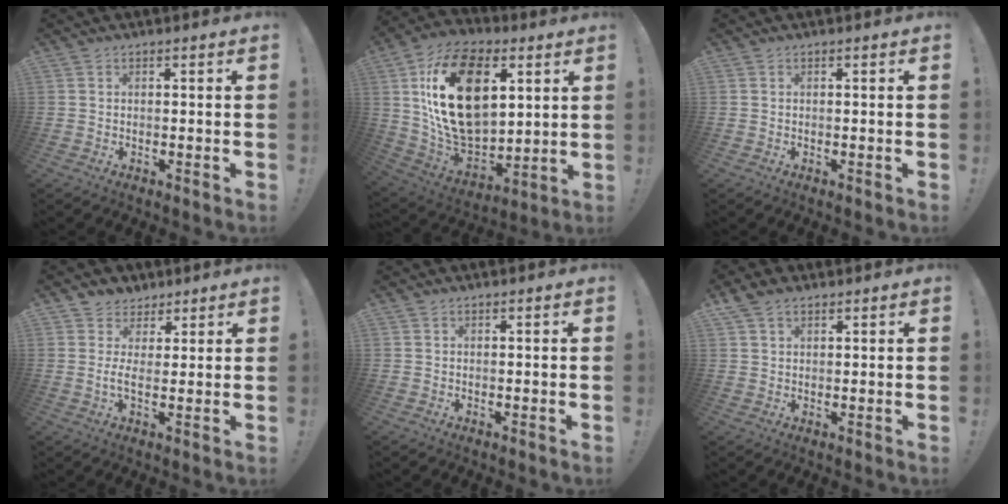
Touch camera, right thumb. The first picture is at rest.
{"total": 26.1, "force": [7.4, 16.7, 18.7], "torque": [-0.357, -0.031, 0.129]}
{"total": 0.0}
{"total": 4.5, "force": [2.0, 2.9, 2.8], "torque": [-0.052, -0.008, 0.038]}
{"total": 0.0}
{"total": 4.0, "force": [2.8, 2.2, 1.8], "torque": [-0.040, -0.005, 0.056]}